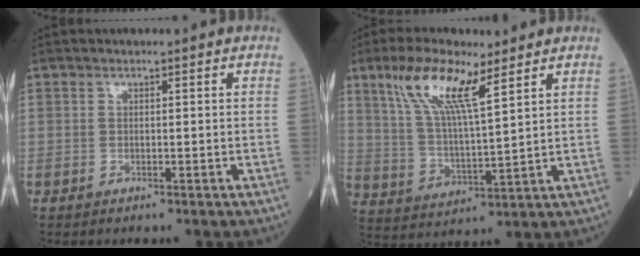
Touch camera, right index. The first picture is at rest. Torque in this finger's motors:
{"motor_torque": [0.92, 0.46, 0.58, 0.19]}